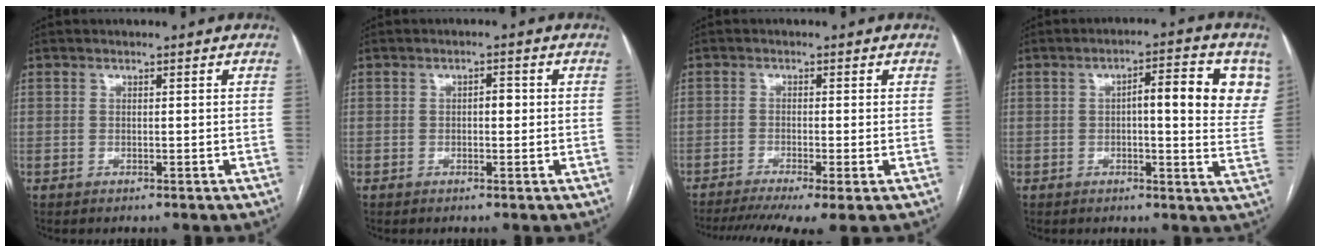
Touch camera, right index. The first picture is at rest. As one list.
[{"total": 1.9, "force": [0.1, 0.9, 1.7], "torque": [-0.021, 0.005, 0.000]}, {"total": 8.7, "force": [-5.7, 1.2, 6.4], "torque": [-0.105, -0.010, -0.094]}, {"total": 11.2, "force": [3.3, 2.6, 10.4], "torque": [-0.124, 0.013, 0.035]}]